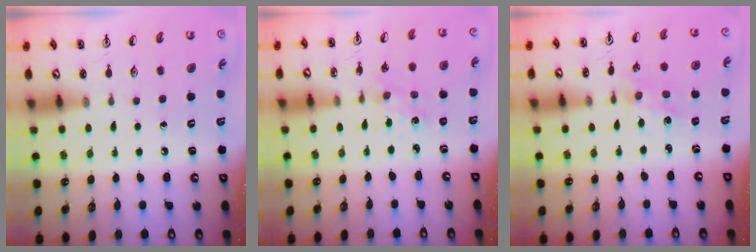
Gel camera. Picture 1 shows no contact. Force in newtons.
{"total": 1.8, "press": 1.8, "slide": 0.4}
{"total": 1.9, "press": 1.8, "slide": 0.5}